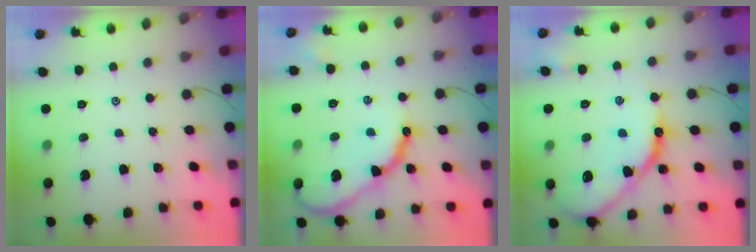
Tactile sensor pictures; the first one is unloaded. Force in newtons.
{"total": 13.7, "press": 13.6, "slide": 1.5}
{"total": 15.6, "press": 15.5, "slide": 1.1}